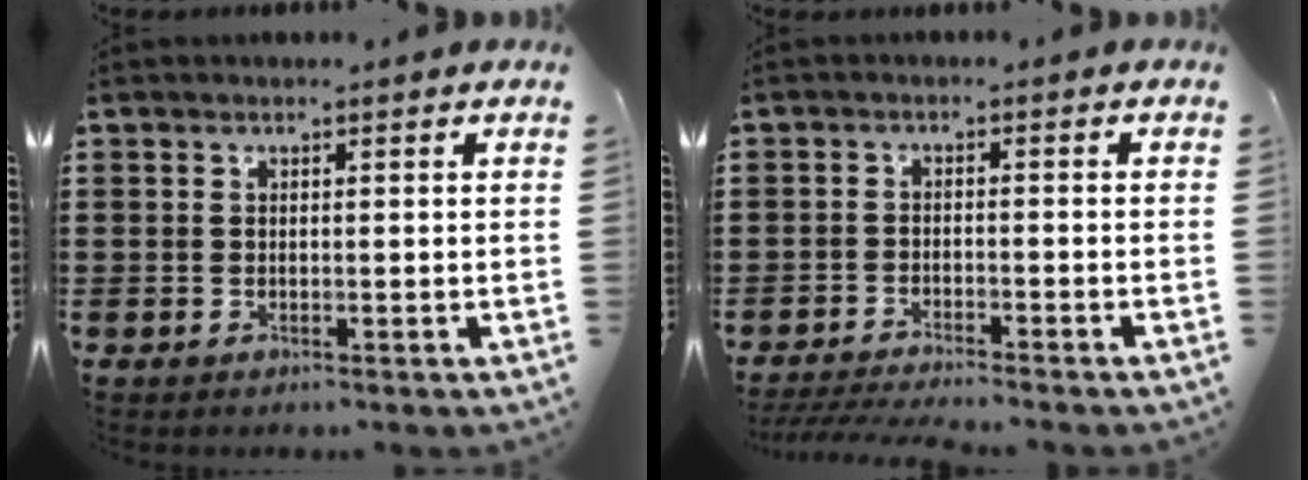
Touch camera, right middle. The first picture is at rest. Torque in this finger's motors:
{"motor_torque": [0.53, -0.09, 0.07, 0.02]}